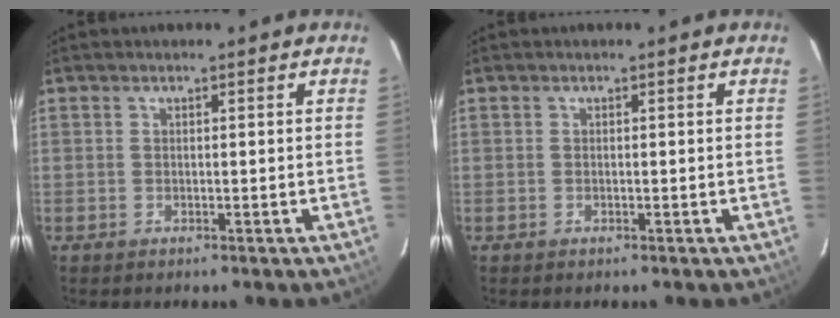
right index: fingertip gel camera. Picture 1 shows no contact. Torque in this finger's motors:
{"motor_torque": [0.02, 0.01, 0.01, 0.00]}